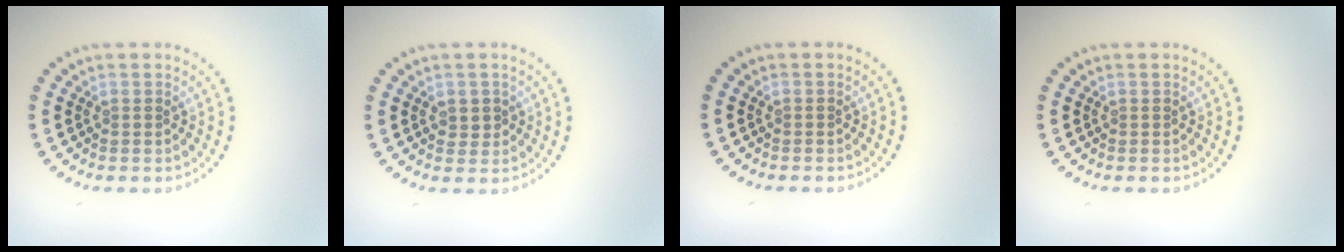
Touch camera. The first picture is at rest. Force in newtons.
{"total": 1.1, "press": 1.1, "slide": 0.3}
{"total": 0.0}
{"total": 0.0}